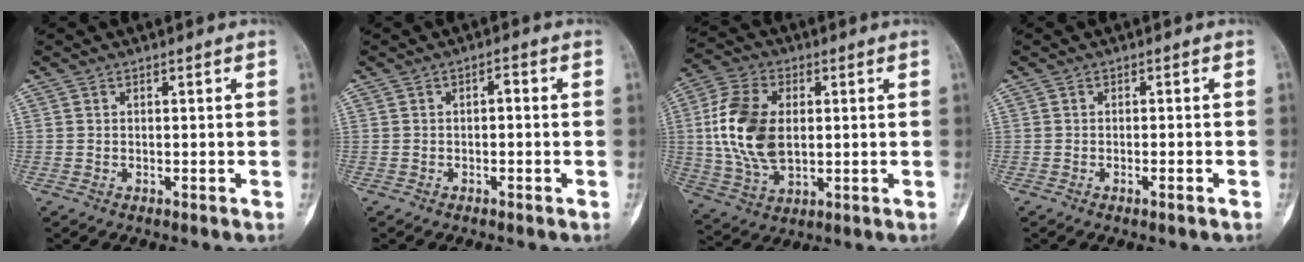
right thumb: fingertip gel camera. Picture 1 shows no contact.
{"total": 1.5, "force": [-0.2, 0.8, 1.2], "torque": [-0.012, 0.010, -0.008]}
{"total": 14.8, "force": [1.3, 9.0, 11.6], "torque": [-0.228, -0.001, 0.027]}
{"total": 1.3, "force": [-0.8, 0.0, 1.0], "torque": [-0.019, 0.003, -0.012]}